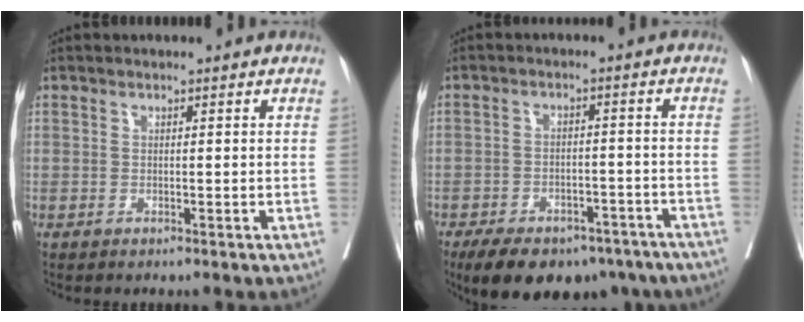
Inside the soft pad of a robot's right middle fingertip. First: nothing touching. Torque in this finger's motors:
{"motor_torque": [1.10, -1.04, 0.25, 0.05]}